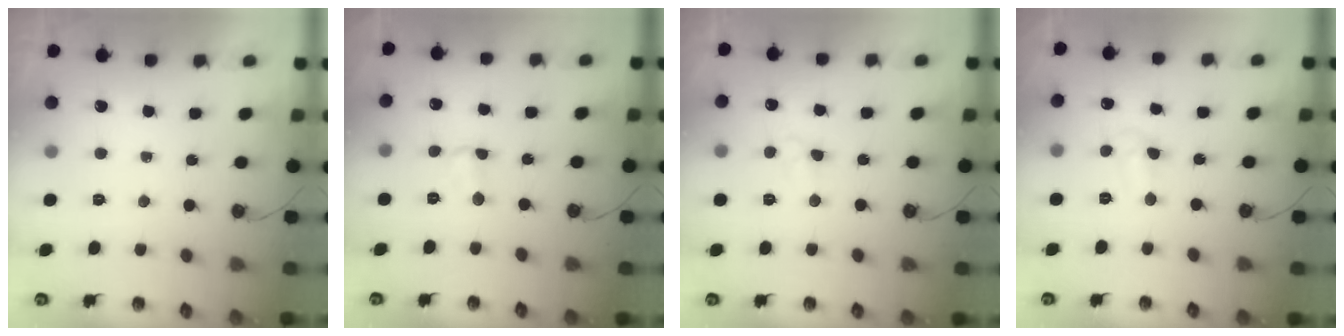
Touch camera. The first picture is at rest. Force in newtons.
{"total": 2.6, "press": 2.6, "slide": 0.4}
{"total": 4.0, "press": 4.0, "slide": 0.5}
{"total": 4.0, "press": 4.0, "slide": 0.6}